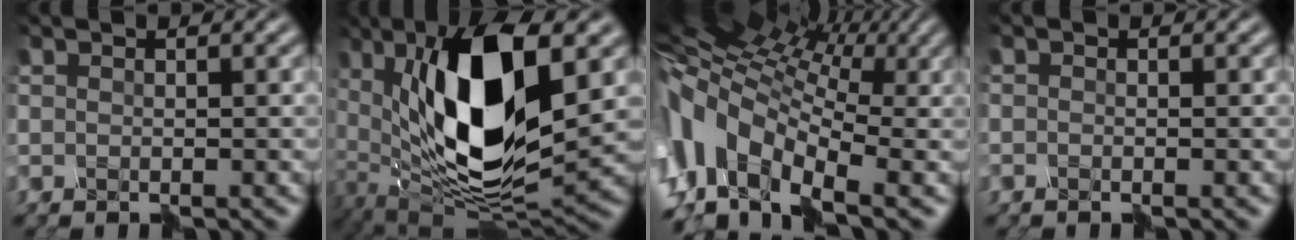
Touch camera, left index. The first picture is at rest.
{"total": 12.2, "force": [2.1, 4.1, 11.2], "torque": [-0.210, -0.004, 0.035]}
{"total": 9.7, "force": [0.1, 6.6, 7.1], "torque": [-0.187, 0.026, -0.002]}
{"total": 0.8, "force": [-0.6, -0.4, -0.3], "torque": [0.007, -0.002, -0.009]}